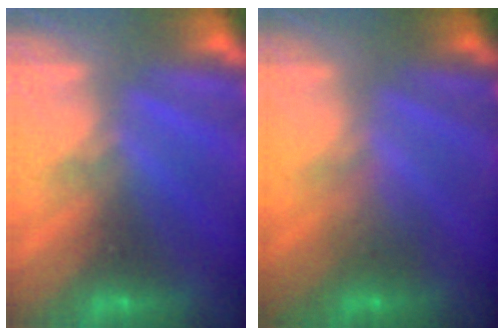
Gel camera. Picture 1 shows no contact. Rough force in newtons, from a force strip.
{"total": 1.4}